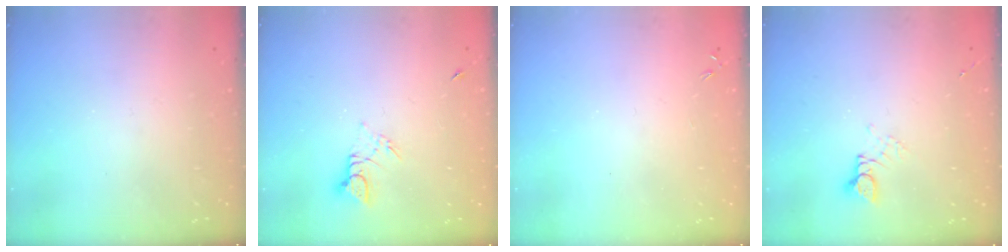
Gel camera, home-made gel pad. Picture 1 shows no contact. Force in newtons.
{"total": 4.3, "press": 4.3, "slide": 0.5}
{"total": 0.0}
{"total": 2.6, "press": 2.6, "slide": 0.1}